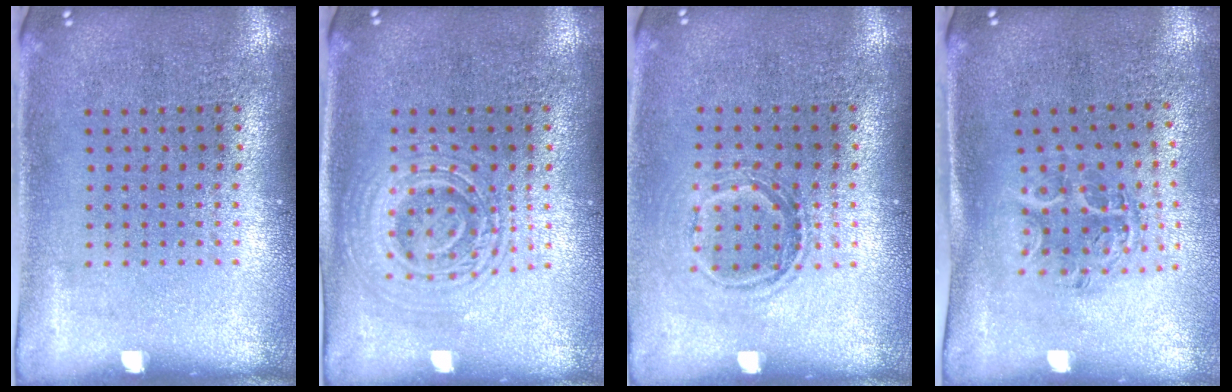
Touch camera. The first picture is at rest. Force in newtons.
{"total": 2.8, "press": 2.7, "slide": 0.5}
{"total": 1.2, "press": 1.1, "slide": 0.5}
{"total": 1.1, "press": 1.1, "slide": 0.1}